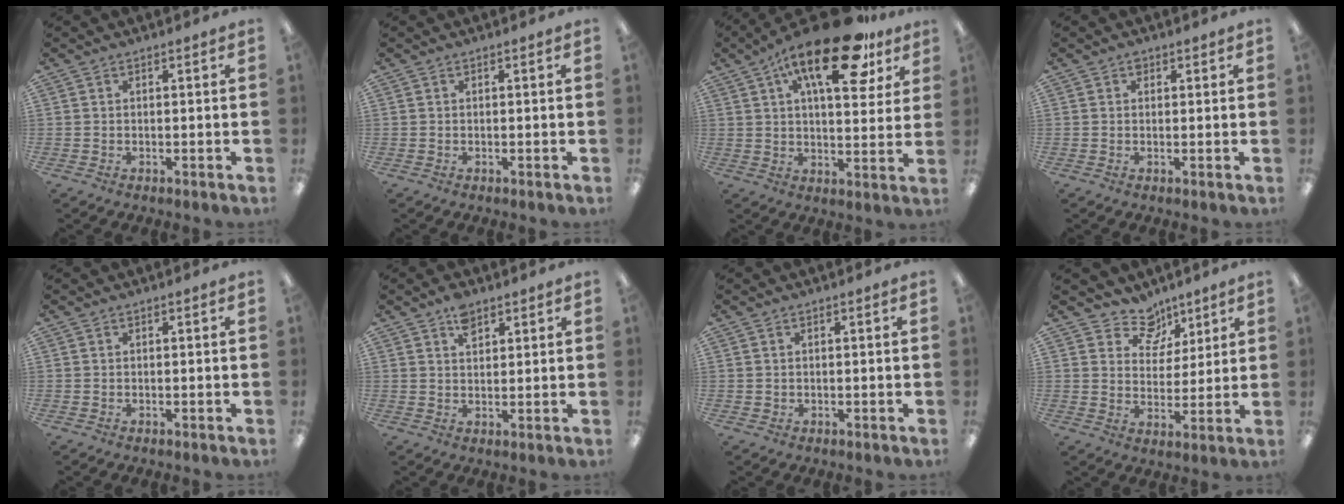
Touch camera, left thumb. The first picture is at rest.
{"total": 0.0}
{"total": 21.0, "force": [11.7, 8.2, 15.4], "torque": [-0.232, -0.049, 0.185]}
{"total": 1.2, "force": [0.7, 0.9, 0.5], "torque": [-0.002, -0.001, 0.010]}
{"total": 0.0}
{"total": 4.7, "force": [3.1, 2.5, 2.4], "torque": [-0.031, -0.010, 0.052]}
{"total": 0.7, "force": [0.3, 0.7, 0.0], "torque": [0.001, 0.003, 0.006]}
{"total": 9.1, "force": [6.8, 5.9, 1.8], "torque": [-0.029, -0.046, 0.127]}